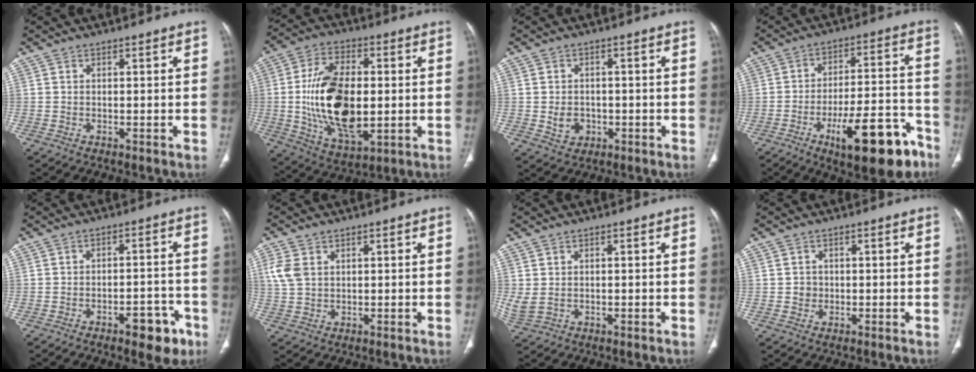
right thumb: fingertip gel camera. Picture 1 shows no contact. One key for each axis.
{"total": 19.6, "fx": -0.6, "fy": 10.5, "fz": 16.5, "tx": -0.295, "ty": -0.006, "tz": -0.001}
{"total": 4.2, "fx": -0.9, "fy": 3.5, "fz": 2.2, "tx": -0.023, "ty": 0.005, "tz": -0.007}
{"total": 18.8, "fx": -10.5, "fy": 6.4, "fz": 14.3, "tx": -0.181, "ty": 0.073, "tz": -0.150}
{"total": 7.8, "fx": -4.4, "fy": 3.4, "fz": 5.4, "tx": -0.046, "ty": 0.032, "tz": -0.056}
{"total": 4.8, "fx": 1.4, "fy": 3.5, "fz": 2.9, "tx": -0.067, "ty": 0.002, "tz": 0.035}
{"total": 3.0, "fx": 0.0, "fy": 2.1, "fz": 2.2, "tx": -0.060, "ty": 0.003, "tz": 0.010}
{"total": 1.8, "fx": -0.1, "fy": 1.7, "fz": 0.5, "tx": 0.002, "ty": 0.006, "tz": -0.002}